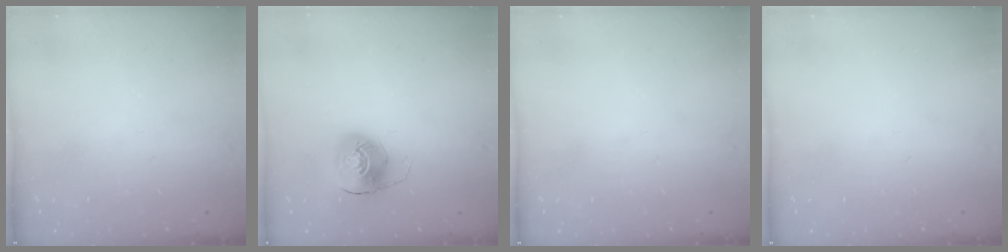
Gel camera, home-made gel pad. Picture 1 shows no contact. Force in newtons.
{"total": 8.6, "press": 8.6, "slide": 0.6}
{"total": 0.0}
{"total": 0.0}